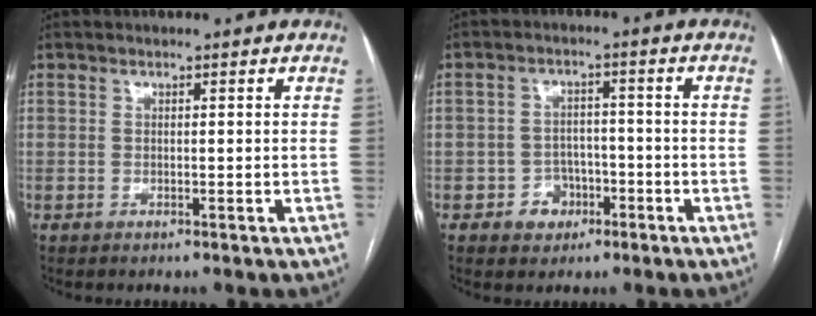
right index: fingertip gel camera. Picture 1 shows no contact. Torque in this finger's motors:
{"motor_torque": [-0.13, -0.10, -0.41, -0.20]}